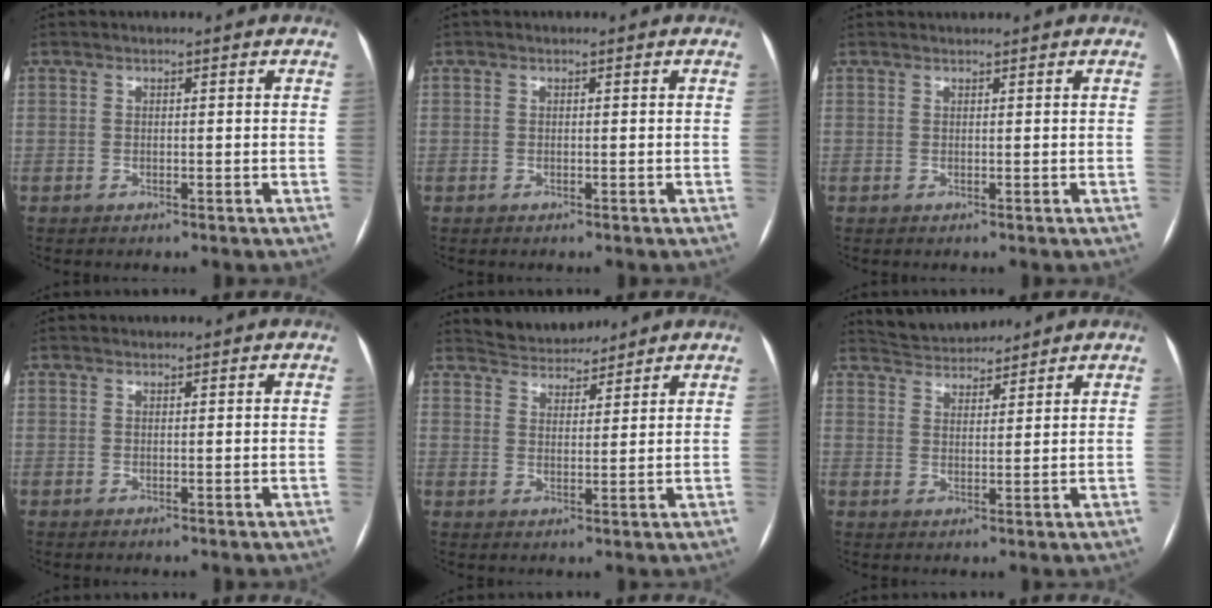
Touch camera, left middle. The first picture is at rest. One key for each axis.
{"total": 0.0}
{"total": 1.1, "fx": 1.1, "fy": 0.1, "fz": 0.1, "tx": -0.004, "ty": 0.018, "tz": 0.022}
{"total": 0.6, "fx": 0.6, "fy": 0.1, "fz": 0.0, "tx": -0.004, "ty": 0.011, "tz": 0.012}
{"total": 5.9, "fx": 5.8, "fy": 1.3, "fz": 0.4, "tx": -0.012, "ty": 0.017, "tz": 0.096}
{"total": 6.1, "fx": 6.0, "fy": 1.1, "fz": 0.6, "tx": -0.016, "ty": 0.022, "tz": 0.101}